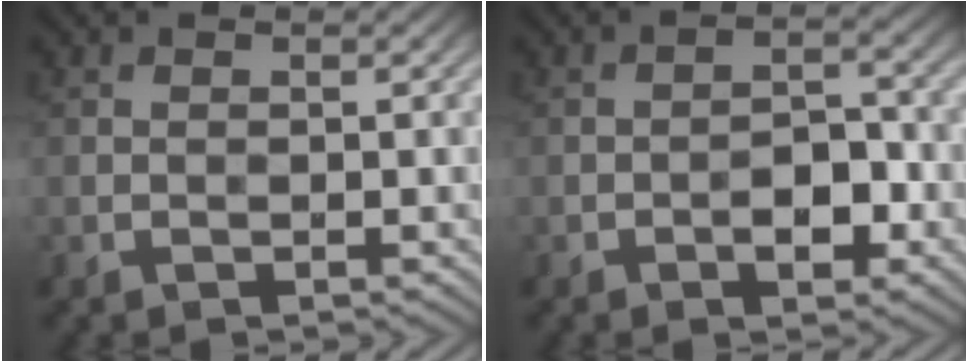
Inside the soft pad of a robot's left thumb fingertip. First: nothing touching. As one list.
[{"total": 4.4, "force": [-2.0, 2.1, 3.4], "torque": [-0.045, 0.009, -0.034]}]